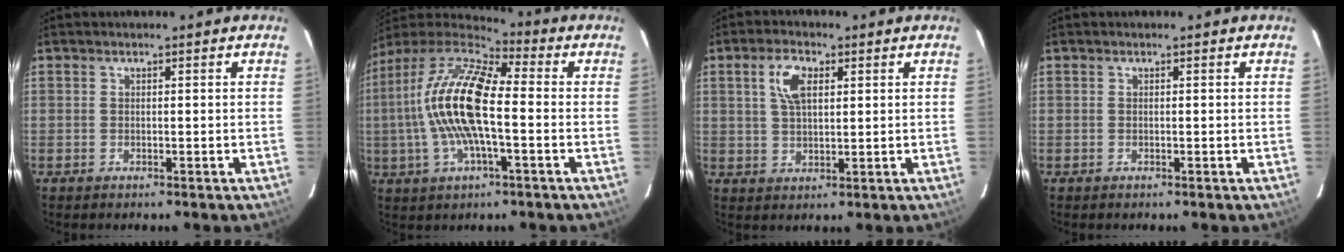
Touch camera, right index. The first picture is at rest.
{"total": 17.3, "force": [-1.3, 5.5, 16.3], "torque": [-0.316, 0.005, -0.036]}
{"total": 5.8, "force": [2.1, 2.9, 4.6], "torque": [-0.086, 0.012, 0.040]}
{"total": 0.0}